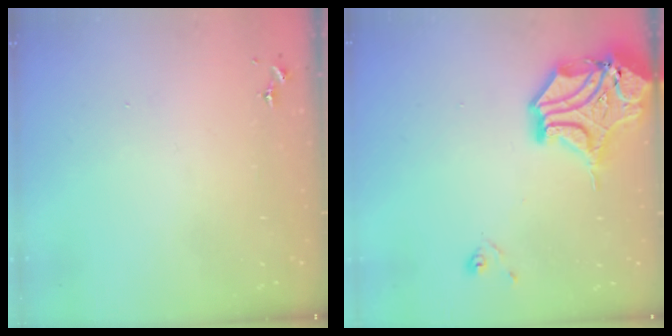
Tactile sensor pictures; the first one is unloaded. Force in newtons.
{"total": 16.5, "press": 16.3, "slide": 2.5}